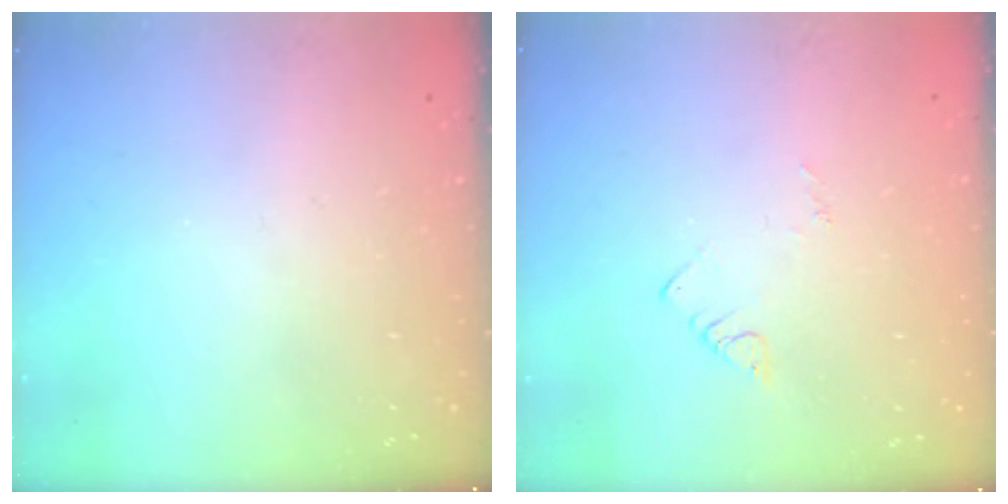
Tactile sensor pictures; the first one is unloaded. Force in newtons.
{"total": 3.2, "press": 3.2, "slide": 0.3}